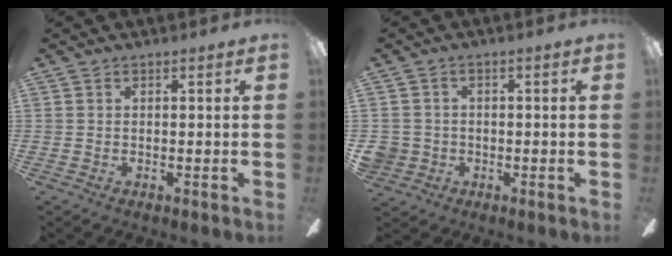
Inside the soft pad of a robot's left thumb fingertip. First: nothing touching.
{"total": 3.7, "force": [-0.8, 3.6, 0.5], "torque": [-0.029, 0.008, -0.016]}